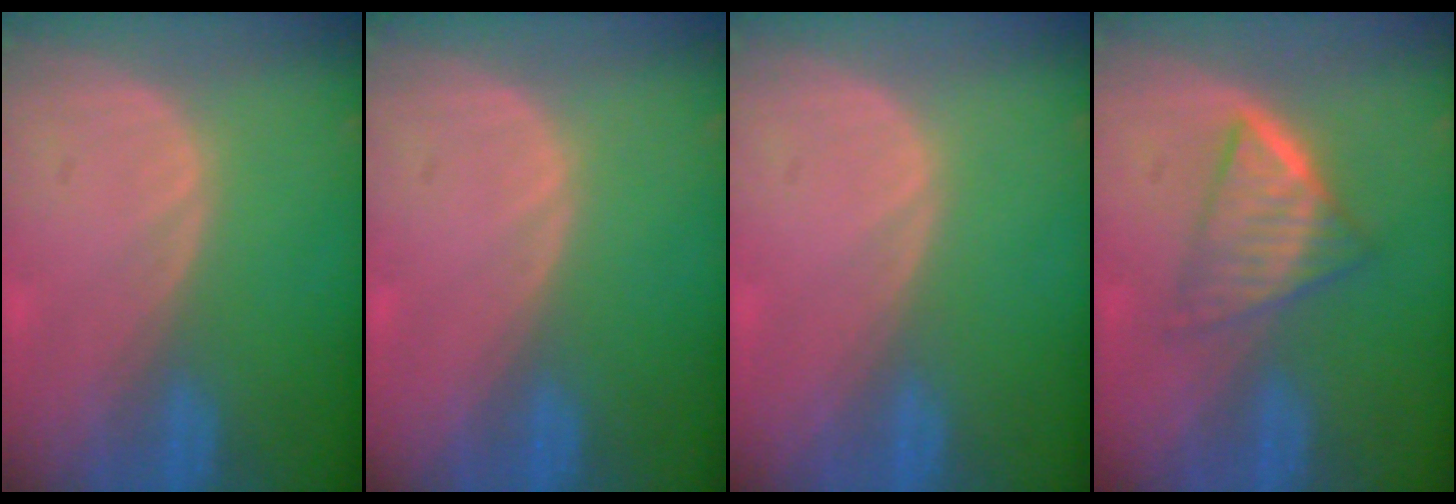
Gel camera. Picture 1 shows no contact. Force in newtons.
{"total": 0.0}
{"total": 0.0}
{"total": 6.5, "press": 5.5, "slide": 3.5}